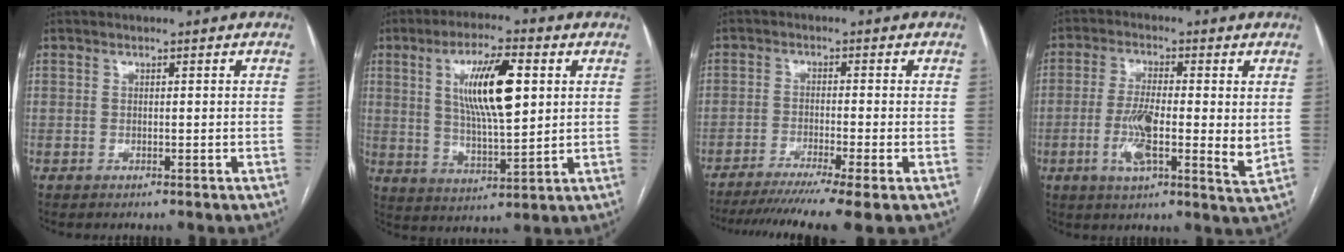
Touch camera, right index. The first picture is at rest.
{"total": 12.3, "force": [3.4, 2.7, 11.5], "torque": [-0.214, 0.007, 0.063]}
{"total": 11.4, "force": [-8.8, -1.2, 7.2], "torque": [-0.106, -0.027, -0.135]}
{"total": 10.4, "force": [-0.8, 2.3, 10.1], "torque": [-0.178, -0.011, -0.020]}